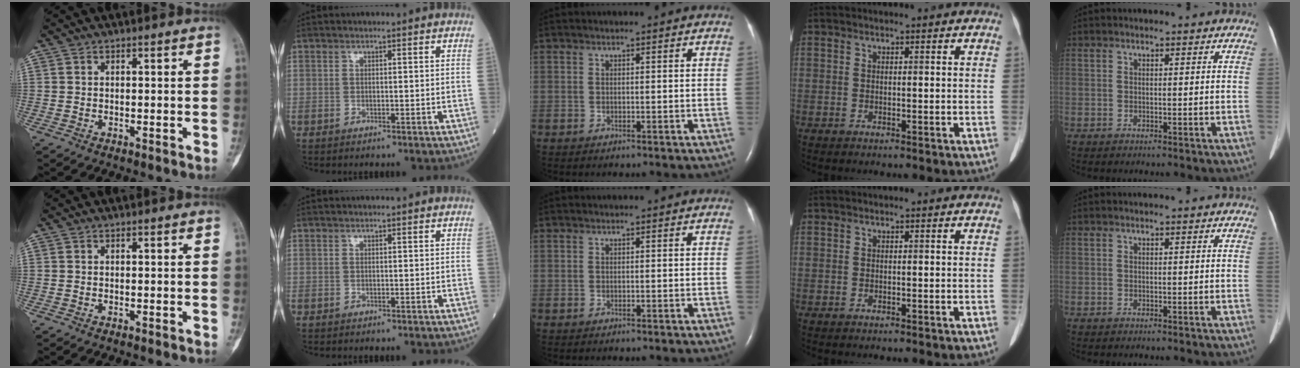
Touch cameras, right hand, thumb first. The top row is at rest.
{}